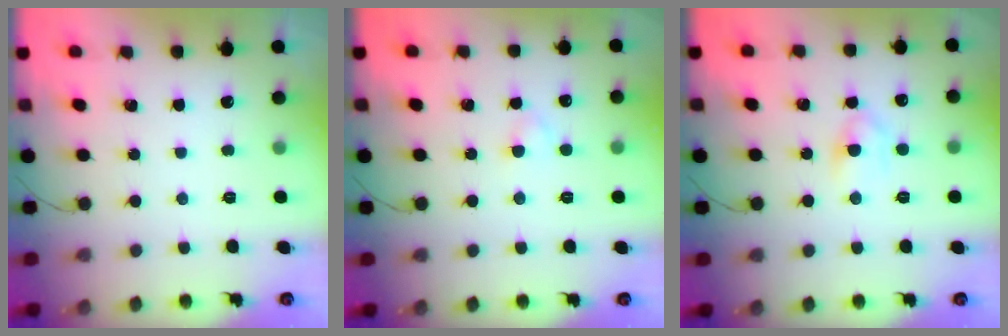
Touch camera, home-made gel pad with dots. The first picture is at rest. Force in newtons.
{"total": 2.1, "press": 1.9, "slide": 1.0}
{"total": 4.0, "press": 3.9, "slide": 1.0}